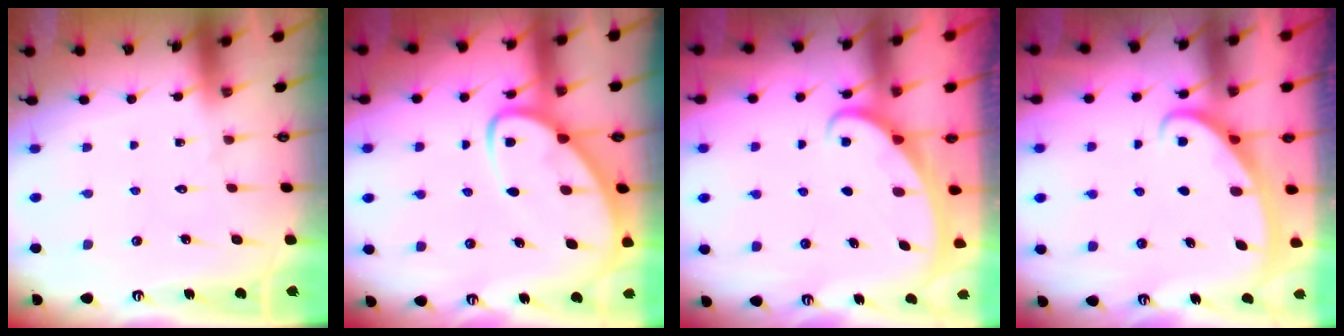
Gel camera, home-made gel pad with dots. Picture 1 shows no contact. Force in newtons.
{"total": 7.4, "press": 7.4, "slide": 0.8}
{"total": 2.1, "press": 2.1, "slide": 0.2}
{"total": 2.6, "press": 2.6, "slide": 0.4}